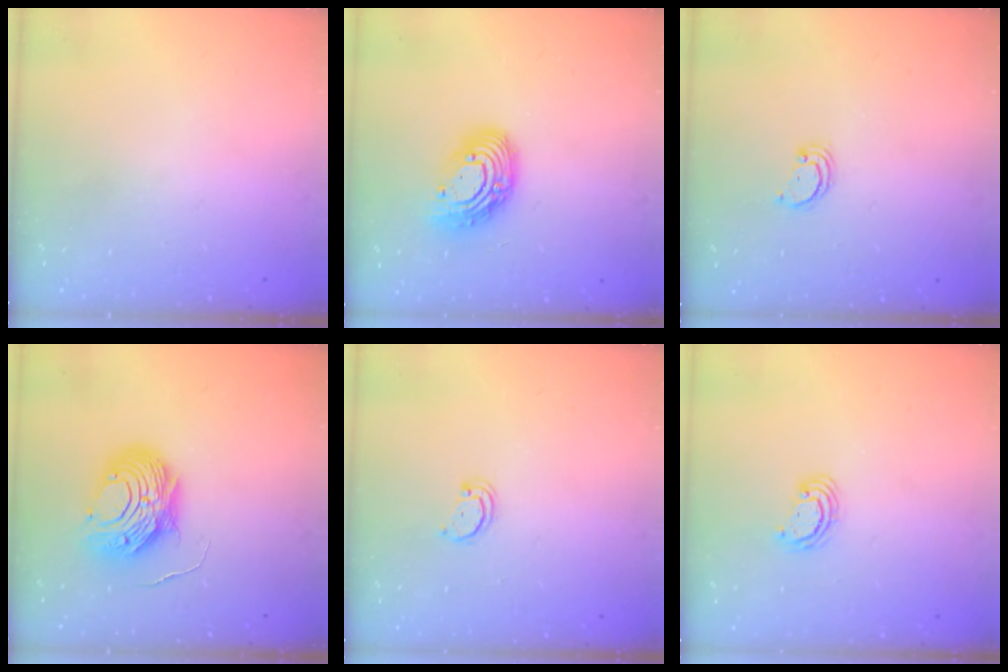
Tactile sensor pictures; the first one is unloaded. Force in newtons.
{"total": 12.4, "press": 12.4, "slide": 1.1}
{"total": 2.1, "press": 2.1, "slide": 0.2}
{"total": 10.1, "press": 10.0, "slide": 1.0}
{"total": 2.1, "press": 2.1, "slide": 0.2}
{"total": 3.2, "press": 3.1, "slide": 0.3}